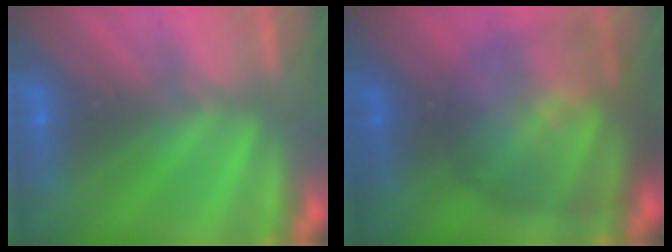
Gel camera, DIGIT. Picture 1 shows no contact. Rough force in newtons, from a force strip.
{"total": 9.6}